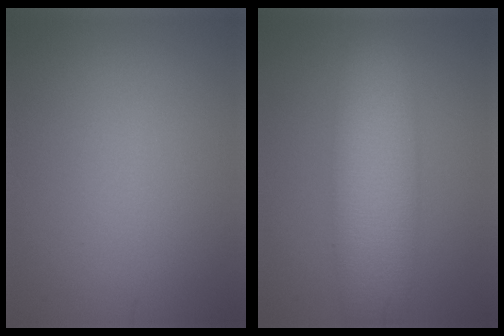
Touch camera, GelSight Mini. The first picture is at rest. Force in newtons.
{"total": 8.2, "press": 8.2, "slide": 0.2}